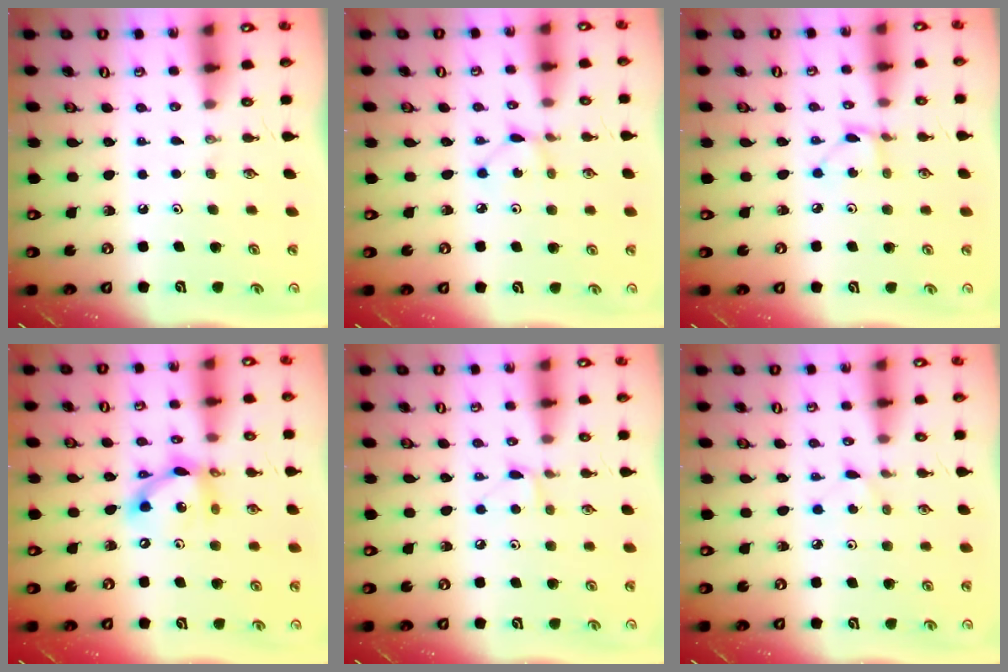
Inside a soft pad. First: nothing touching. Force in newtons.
{"total": 2.2, "press": 2.2, "slide": 0.3}
{"total": 1.8, "press": 1.8, "slide": 0.1}
{"total": 12.6, "press": 12.6, "slide": 0.6}
{"total": 4.9, "press": 4.8, "slide": 0.5}
{"total": 2.6, "press": 2.6, "slide": 0.2}